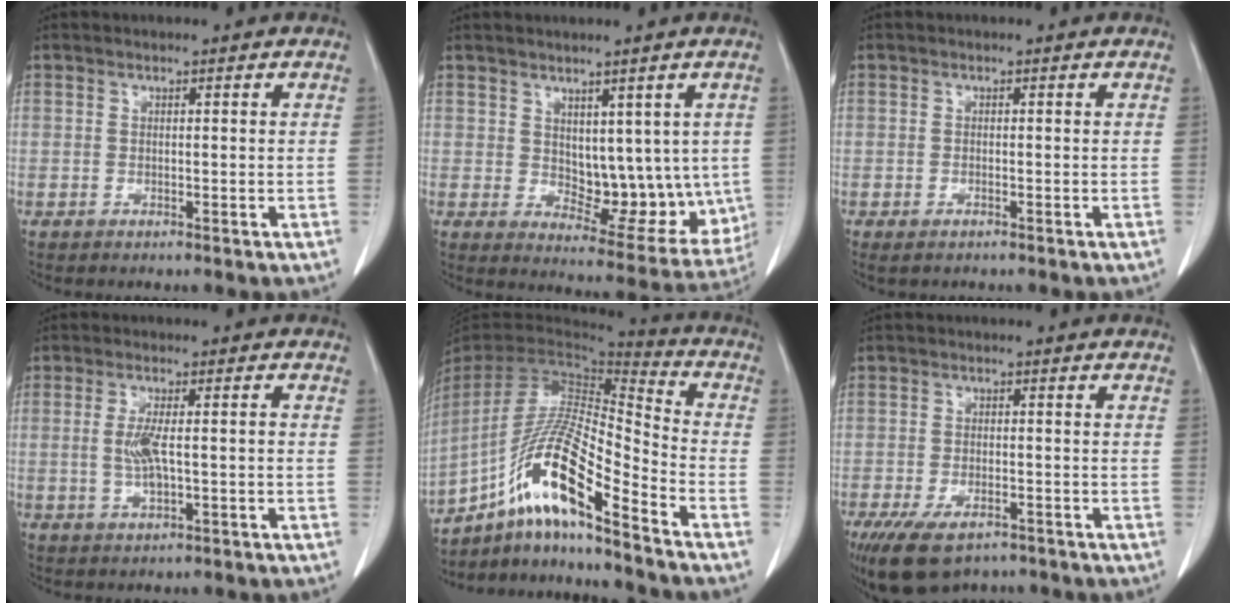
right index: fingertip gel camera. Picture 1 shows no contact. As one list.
[{"total": 10.9, "force": [1.6, 6.2, 8.8], "torque": [-0.101, -0.006, 0.042]}, {"total": 0.9, "force": [-0.6, 0.3, 0.6], "torque": [-0.013, -0.002, -0.006]}, {"total": 4.8, "force": [-0.5, 1.2, 4.6], "torque": [-0.101, 0.000, -0.008]}, {"total": 16.8, "force": [-10.8, 1.1, 12.7], "torque": [-0.257, -0.002, -0.200]}, {"total": 9.2, "force": [-6.2, 4.2, 5.3], "torque": [-0.096, -0.009, -0.098]}]